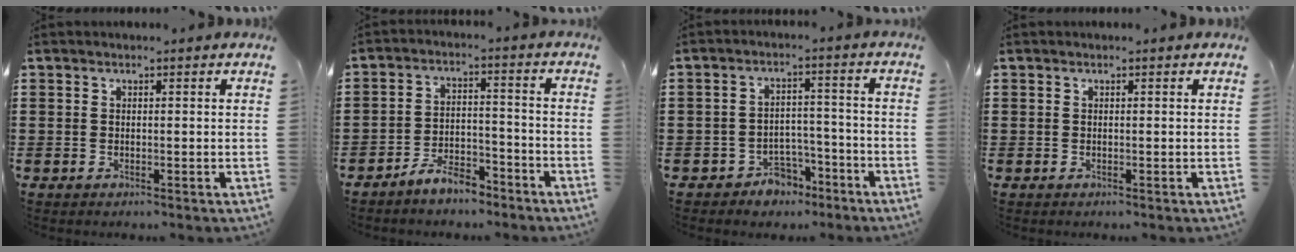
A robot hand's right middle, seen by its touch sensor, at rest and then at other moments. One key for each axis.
{"total": 5.9, "fx": -5.4, "fy": 1.6, "fz": 1.7, "tx": -0.032, "ty": 0.012, "tz": -0.105}
{"total": 4.4, "fx": -3.9, "fy": 2.0, "fz": 0.6, "tx": -0.017, "ty": 0.012, "tz": -0.079}
{"total": 0.0}